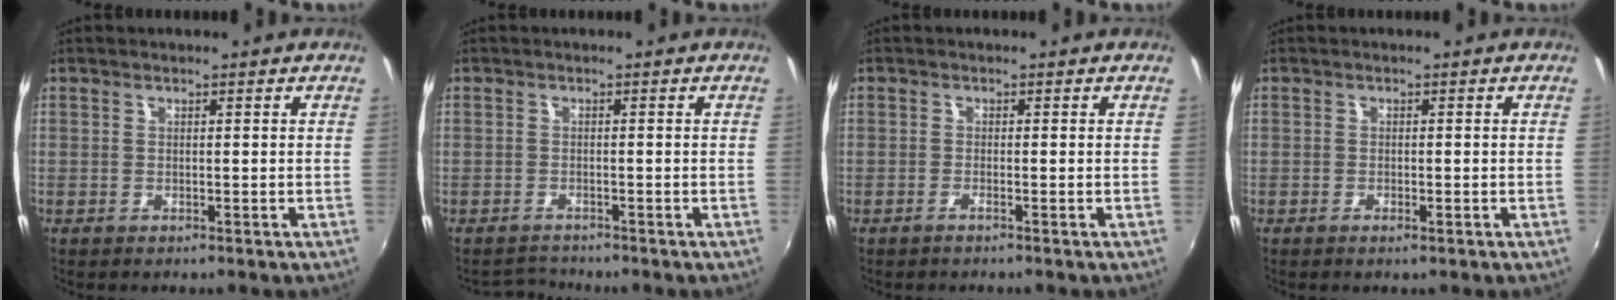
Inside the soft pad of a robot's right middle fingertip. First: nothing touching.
{"total": 2.0, "force": [-1.9, 0.2, -0.4], "torque": [-0.004, 0.000, -0.038]}
{"total": 1.1, "force": [-0.8, -0.2, 0.7], "torque": [-0.013, -0.001, -0.017]}
{"total": 1.2, "force": [-0.7, 0.5, 0.8], "torque": [-0.015, -0.003, -0.012]}